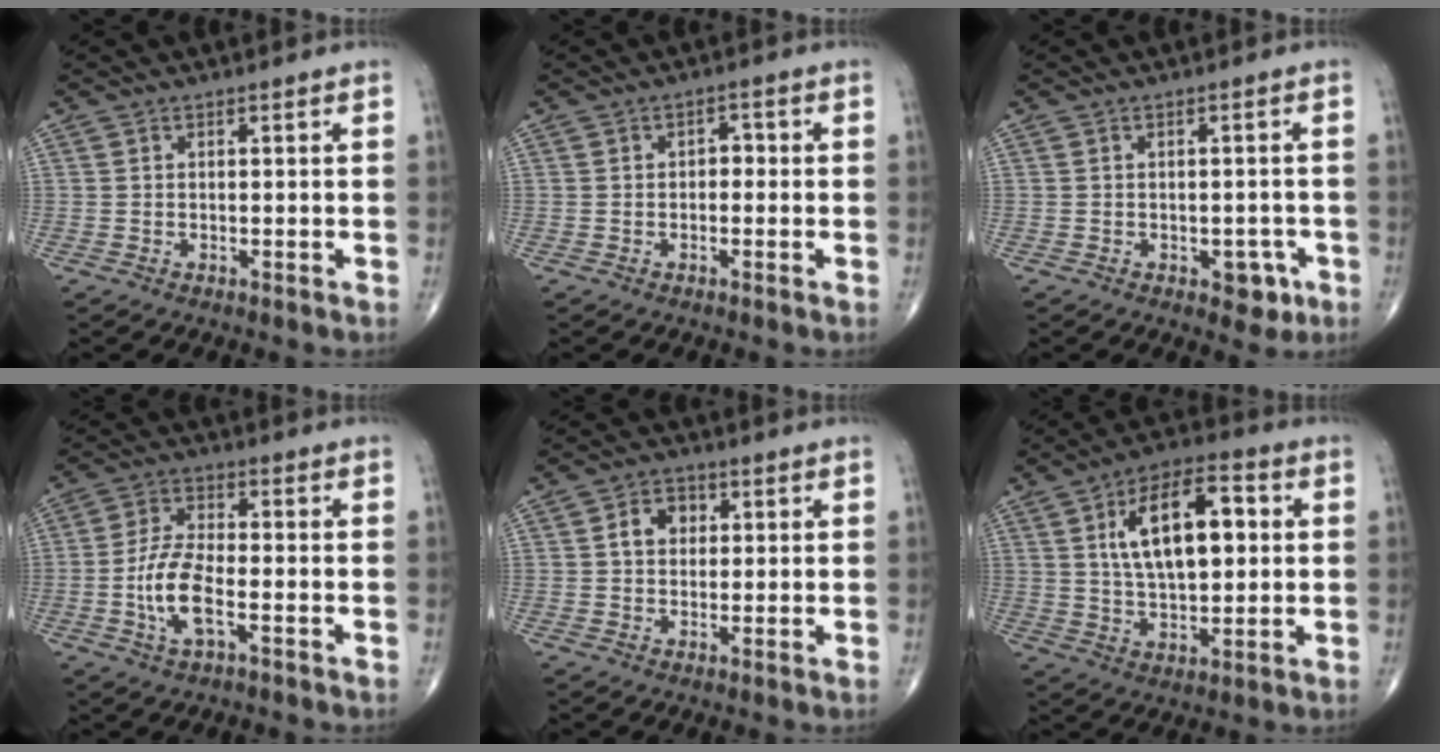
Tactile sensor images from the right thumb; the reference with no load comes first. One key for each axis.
{"total": 2.0, "fx": -0.3, "fy": 1.5, "fz": 1.3, "tx": -0.005, "ty": 0.008, "tz": -0.011}
{"total": 4.0, "fx": -1.8, "fy": 2.4, "fz": 2.7, "tx": -0.007, "ty": 0.006, "tz": -0.020}
{"total": 8.9, "fx": -2.7, "fy": 3.4, "fz": 7.8, "tx": -0.162, "ty": 0.014, "tz": -0.055}
{"total": 4.9, "fx": 0.9, "fy": 3.8, "fz": 2.9, "tx": -0.030, "ty": 0.010, "tz": 0.010}
{"total": 16.0, "fx": 3.3, "fy": 7.9, "fz": 13.6, "tx": -0.206, "ty": 0.007, "tz": 0.055}